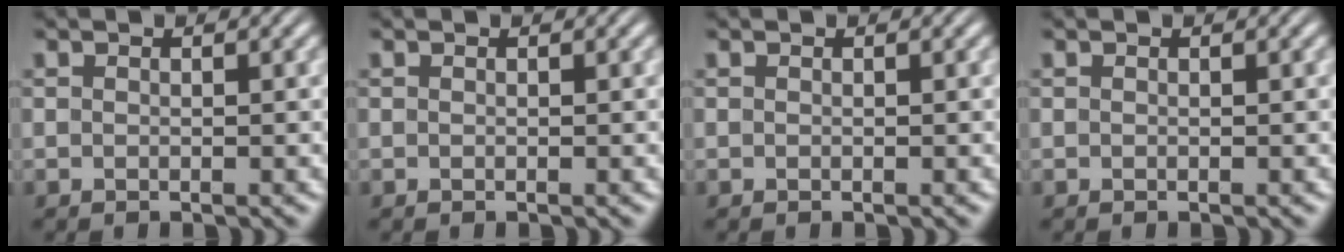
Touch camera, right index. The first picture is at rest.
{"total": 0.0}
{"total": 0.0}
{"total": 0.9, "force": [-0.2, -0.8, -0.3], "torque": [0.011, -0.010, 0.006]}